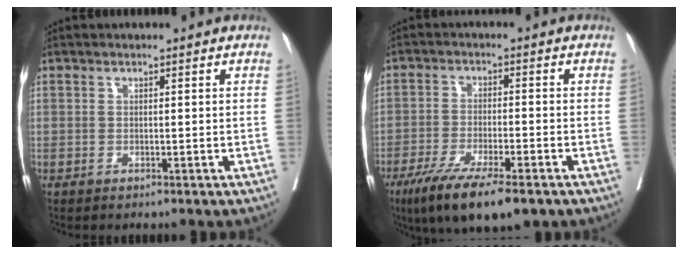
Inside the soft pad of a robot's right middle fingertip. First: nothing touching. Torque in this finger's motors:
{"motor_torque": [1.14, -0.99, 0.50, 0.11]}